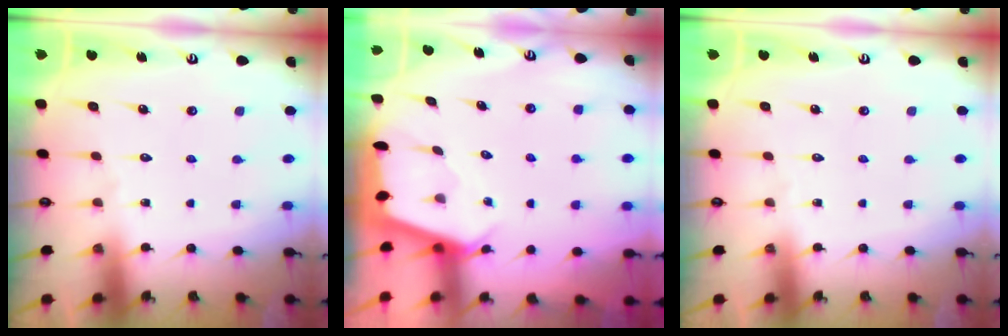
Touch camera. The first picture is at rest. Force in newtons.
{"total": 2.6, "press": 2.6, "slide": 0.3}
{"total": 0.0}